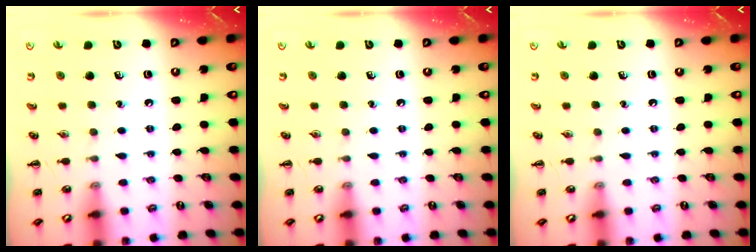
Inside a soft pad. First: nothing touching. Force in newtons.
{"total": 0.0}
{"total": 0.0}